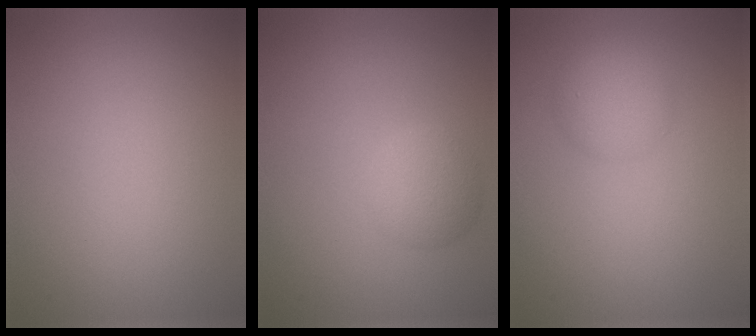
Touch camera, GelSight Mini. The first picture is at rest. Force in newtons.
{"total": 2.7, "press": 2.7, "slide": 0.1}
{"total": 2.8, "press": 2.8, "slide": 0.0}